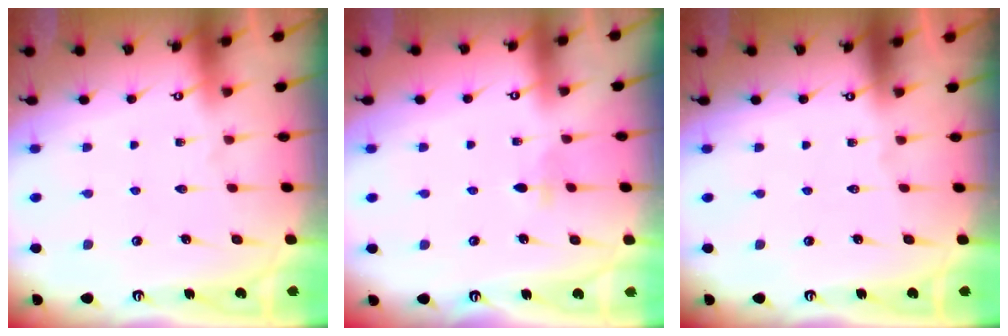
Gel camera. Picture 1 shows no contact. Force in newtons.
{"total": 2.8, "press": 2.7, "slide": 0.6}
{"total": 0.0}